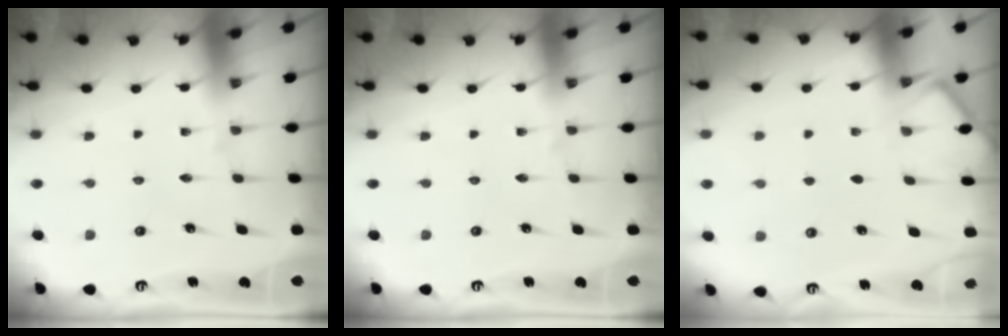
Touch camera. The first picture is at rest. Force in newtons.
{"total": 0.0}
{"total": 4.4, "press": 4.3, "slide": 0.5}